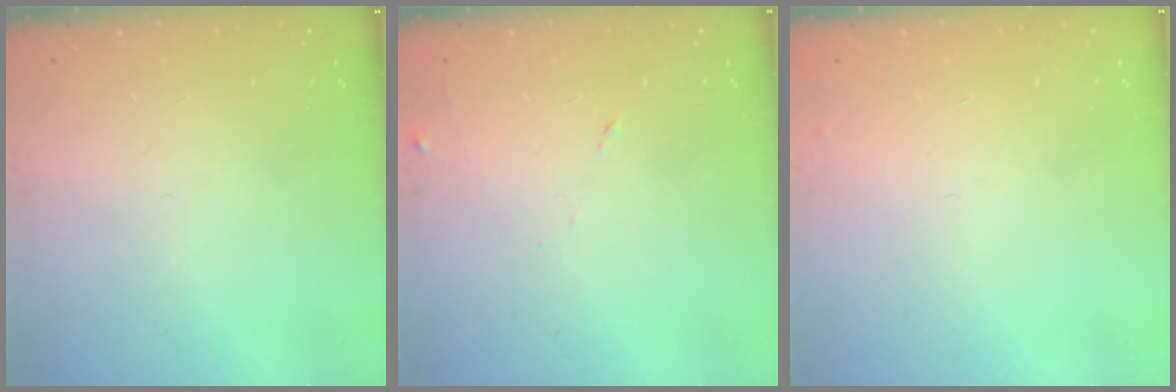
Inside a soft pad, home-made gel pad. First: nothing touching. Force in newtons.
{"total": 6.1, "press": 6.1, "slide": 0.6}
{"total": 3.2, "press": 3.2, "slide": 0.4}